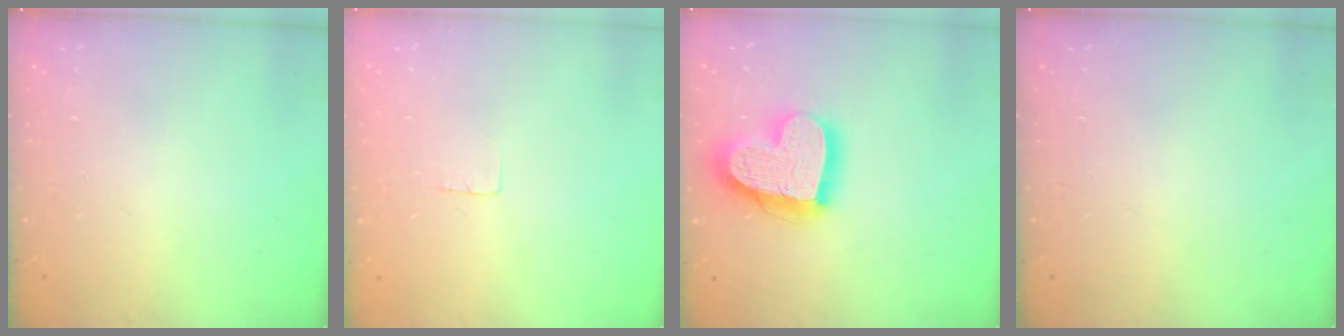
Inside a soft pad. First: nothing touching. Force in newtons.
{"total": 2.3, "press": 2.3, "slide": 0.1}
{"total": 20.2, "press": 20.1, "slide": 2.0}
{"total": 0.0}